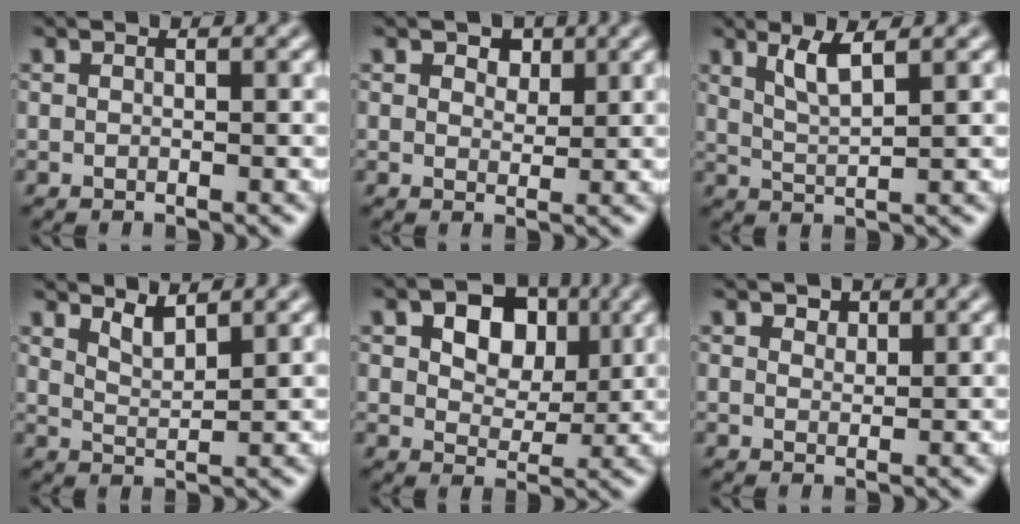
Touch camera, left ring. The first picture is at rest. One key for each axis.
{"total": 2.2, "fx": 1.4, "fy": 1.3, "fz": 1.1, "tx": -0.013, "ty": -0.002, "tz": 0.016}
{"total": 2.8, "fx": 1.6, "fy": 0.6, "fz": 2.2, "tx": -0.040, "ty": -0.004, "tz": 0.034}
{"total": 2.2, "fx": 1.8, "fy": 0.5, "fz": 1.2, "tx": -0.020, "ty": -0.005, "tz": 0.036}
{"total": 6.0, "fx": 2.1, "fy": 4.1, "fz": 3.9, "tx": -0.067, "ty": 0.003, "tz": 0.018}
{"total": 1.1, "fx": 0.9, "fy": 0.6, "fz": 0.2, "tx": -0.005, "ty": -0.002, "tz": 0.016}